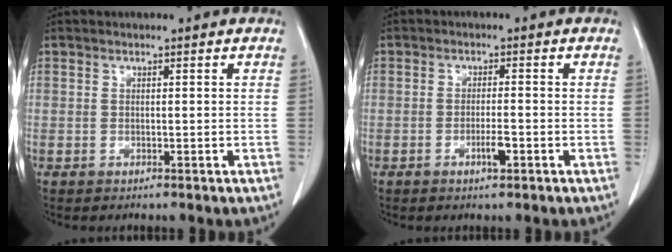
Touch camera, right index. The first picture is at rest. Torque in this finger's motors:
{"motor_torque": [-0.09, 0.03, -0.05, 0.00]}